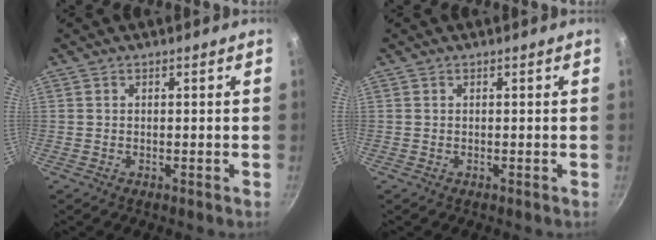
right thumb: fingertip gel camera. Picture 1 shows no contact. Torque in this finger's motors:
{"motor_torque": [-0.05, 0.00, 0.10, -0.10, 0.00]}